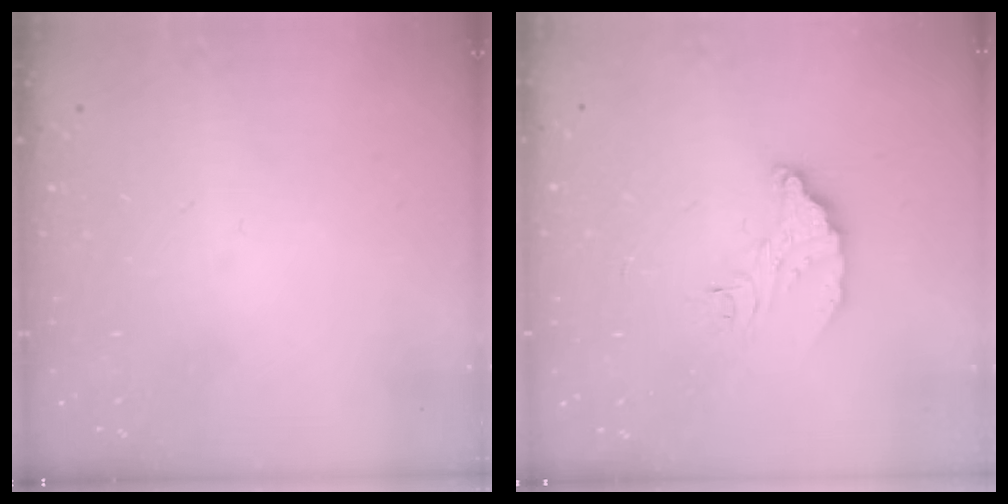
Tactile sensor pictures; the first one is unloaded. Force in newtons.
{"total": 6.4, "press": 6.4, "slide": 0.1}